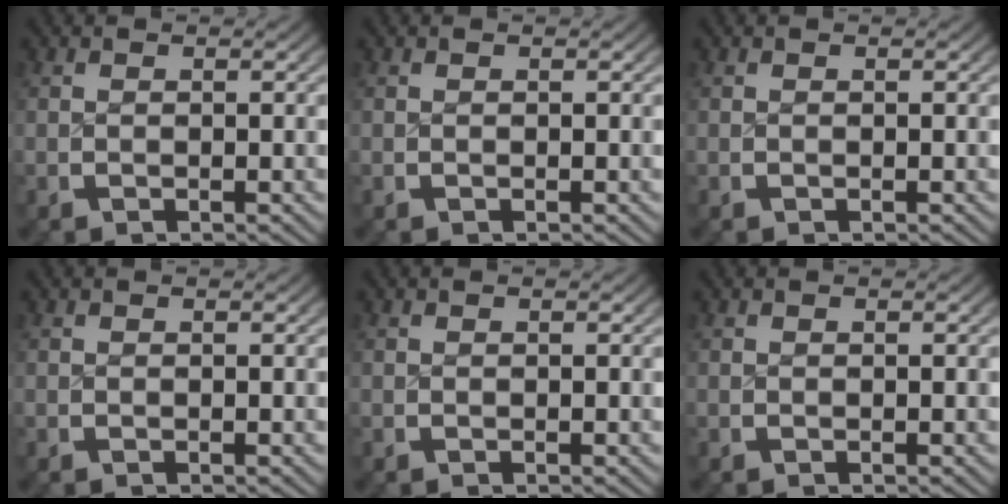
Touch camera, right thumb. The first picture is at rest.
{"total": 0.0}
{"total": 0.0}
{"total": 0.0}
{"total": 0.0}
{"total": 0.0}